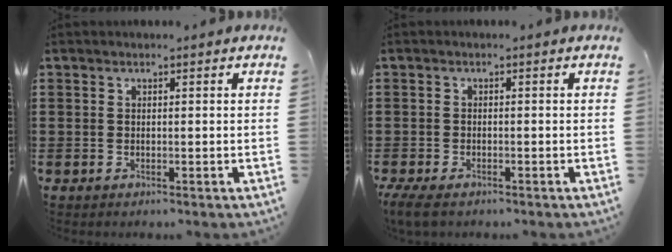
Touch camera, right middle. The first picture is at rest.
{"total": 1.8, "force": [-1.4, 0.5, 1.0], "torque": [-0.040, -0.006, -0.034]}